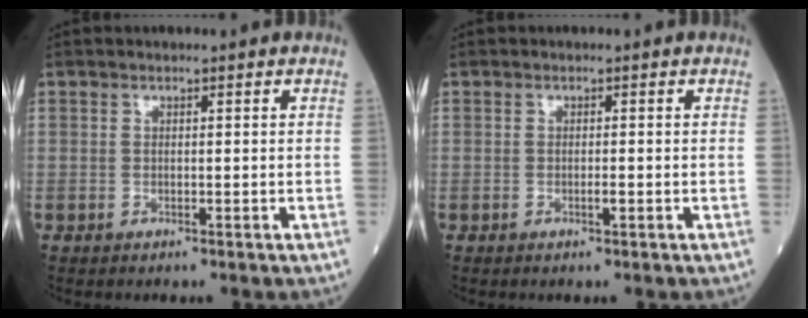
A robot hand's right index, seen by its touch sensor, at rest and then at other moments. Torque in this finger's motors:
{"motor_torque": [-0.12, -0.07, 0.05, 0.03]}